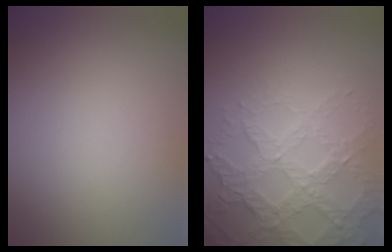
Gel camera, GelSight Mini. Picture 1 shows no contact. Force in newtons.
{"total": 6.8, "press": 5.0, "slide": 4.7}